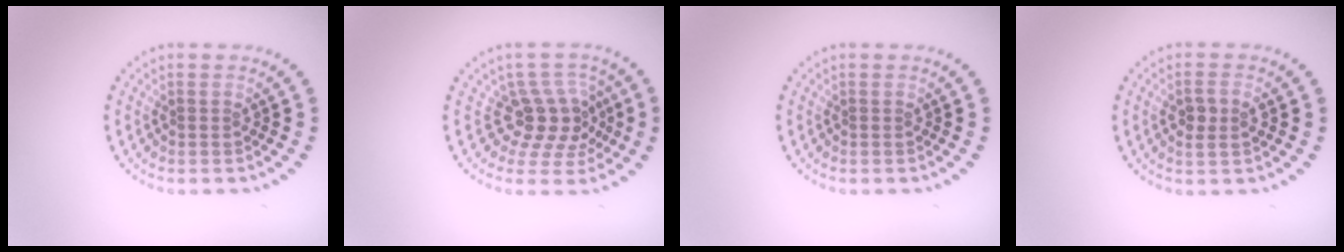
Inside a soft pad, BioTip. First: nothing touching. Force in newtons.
{"total": 3.8, "press": 3.1, "slide": 2.2}
{"total": 0.0}
{"total": 1.9, "press": 1.8, "slide": 0.5}